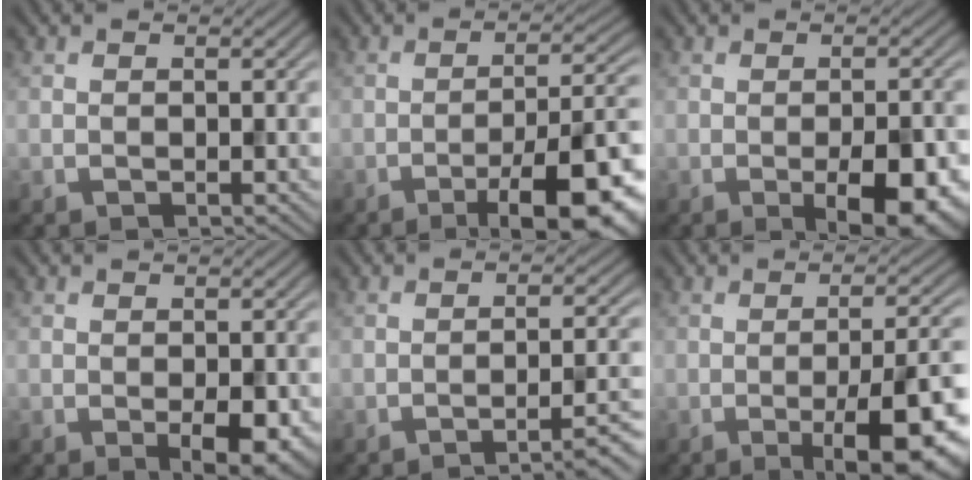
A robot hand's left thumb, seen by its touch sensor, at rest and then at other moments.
{"total": 12.3, "force": [-6.6, 3.0, 9.9], "torque": [-0.139, 0.010, -0.097]}
{"total": 6.9, "force": [-2.3, 2.5, 6.0], "torque": [-0.085, -0.010, -0.026]}
{"total": 3.1, "force": [-0.6, 1.4, 2.7], "torque": [-0.043, -0.011, -0.007]}
{"total": 6.0, "force": [-3.6, 1.0, 4.7], "torque": [-0.065, 0.008, -0.059]}
{"total": 10.4, "force": [-3.7, 2.8, 9.3], "torque": [-0.129, -0.004, -0.053]}